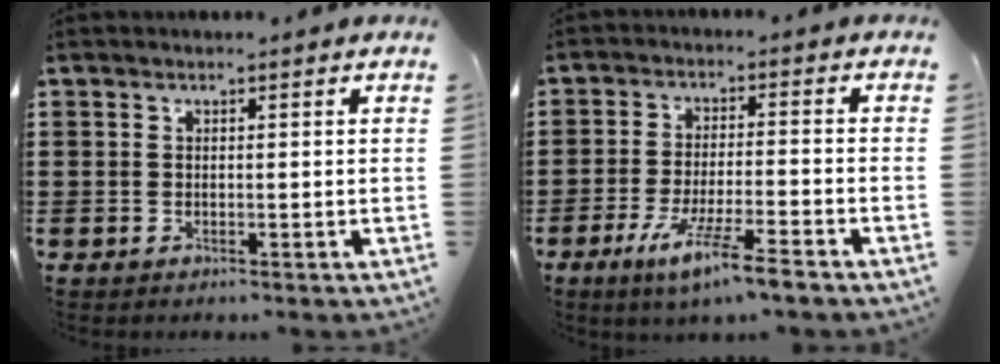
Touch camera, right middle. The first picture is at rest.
{"total": 7.5, "force": [-5.4, 0.1, 5.3], "torque": [-0.110, -0.015, -0.098]}